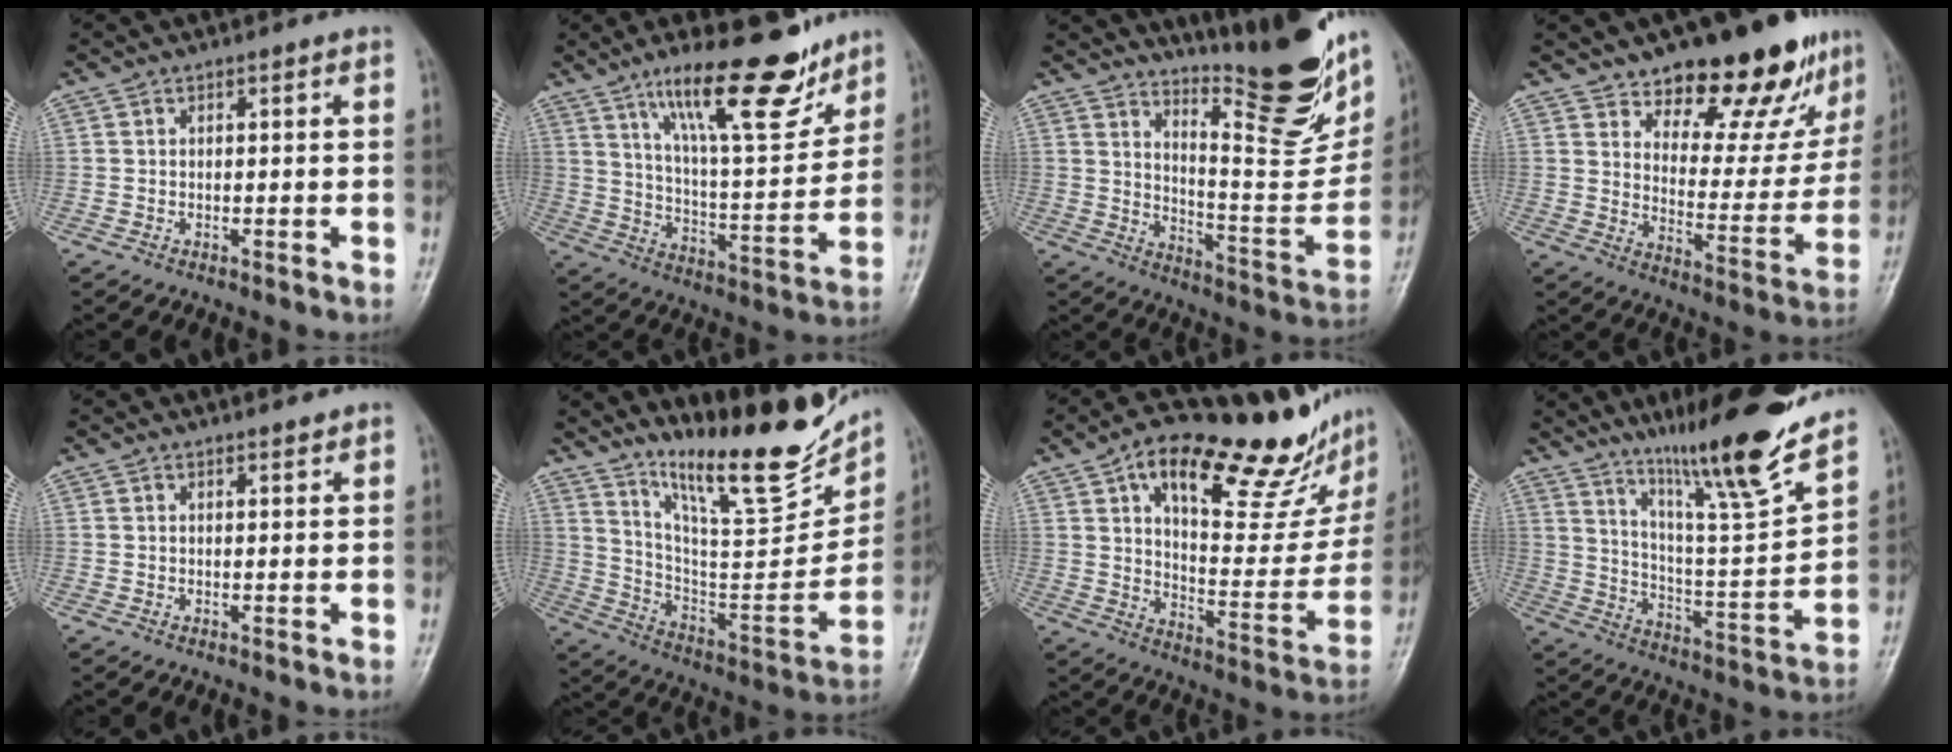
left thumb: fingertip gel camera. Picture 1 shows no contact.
{"total": 18.7, "force": [12.6, 5.0, 12.9], "torque": [-0.170, -0.074, 0.211]}
{"total": 20.0, "force": [15.1, 3.5, 12.7], "torque": [-0.150, -0.123, 0.232]}
{"total": 21.1, "force": [15.0, 8.9, 11.8], "torque": [-0.110, -0.090, 0.213]}
{"total": 0.9, "force": [0.8, 0.1, 0.2], "torque": [-0.003, -0.008, 0.012]}
{"total": 21.9, "force": [16.9, 4.7, 13.2], "torque": [-0.164, -0.106, 0.281]}
{"total": 28.4, "force": [17.0, 10.4, 20.2], "torque": [-0.242, -0.043, 0.259]}
{"total": 19.9, "force": [15.4, 1.4, 12.6], "torque": [-0.171, -0.091, 0.254]}